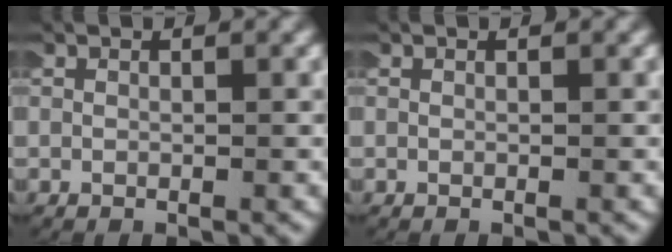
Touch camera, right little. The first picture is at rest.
{"total": 0.0}